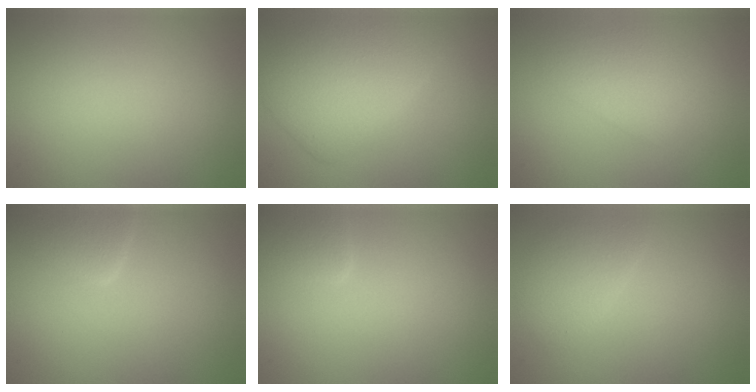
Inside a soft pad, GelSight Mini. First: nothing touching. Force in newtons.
{"total": 4.5, "press": 4.5, "slide": 0.2}
{"total": 2.3, "press": 2.3, "slide": 0.1}
{"total": 2.4, "press": 2.4, "slide": 0.1}
{"total": 1.6, "press": 1.6, "slide": 0.1}
{"total": 2.3, "press": 2.3, "slide": 0.1}